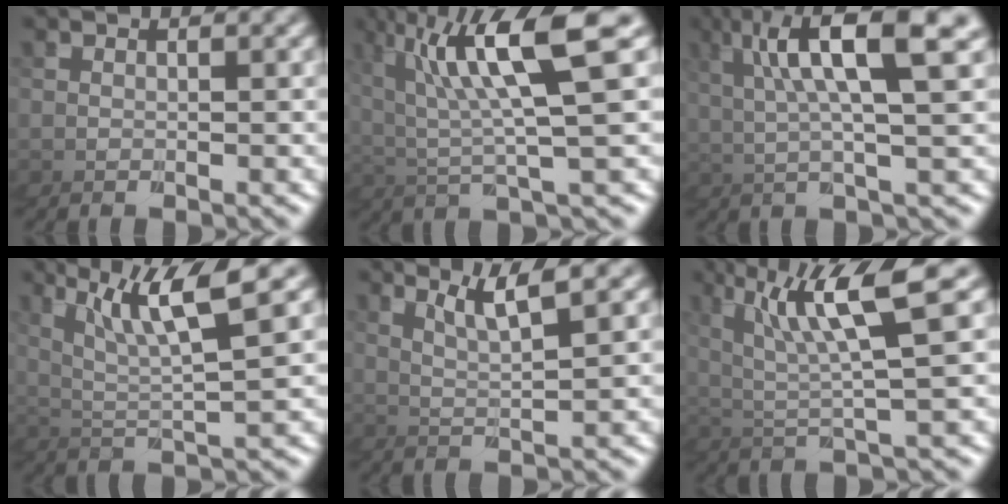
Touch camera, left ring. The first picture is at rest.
{"total": 7.3, "force": [4.4, 1.1, 5.7], "torque": [-0.134, 0.041, 0.062]}
{"total": 5.7, "force": [4.1, -0.4, 4.0], "torque": [-0.074, 0.038, 0.051]}
{"total": 5.7, "force": [5.3, -1.9, 1.0], "torque": [-0.056, 0.036, 0.070]}
{"total": 4.5, "force": [3.5, -2.5, -1.2], "torque": [-0.017, 0.019, 0.048]}
{"total": 5.5, "force": [4.6, -0.7, 3.0], "torque": [-0.088, 0.038, 0.064]}